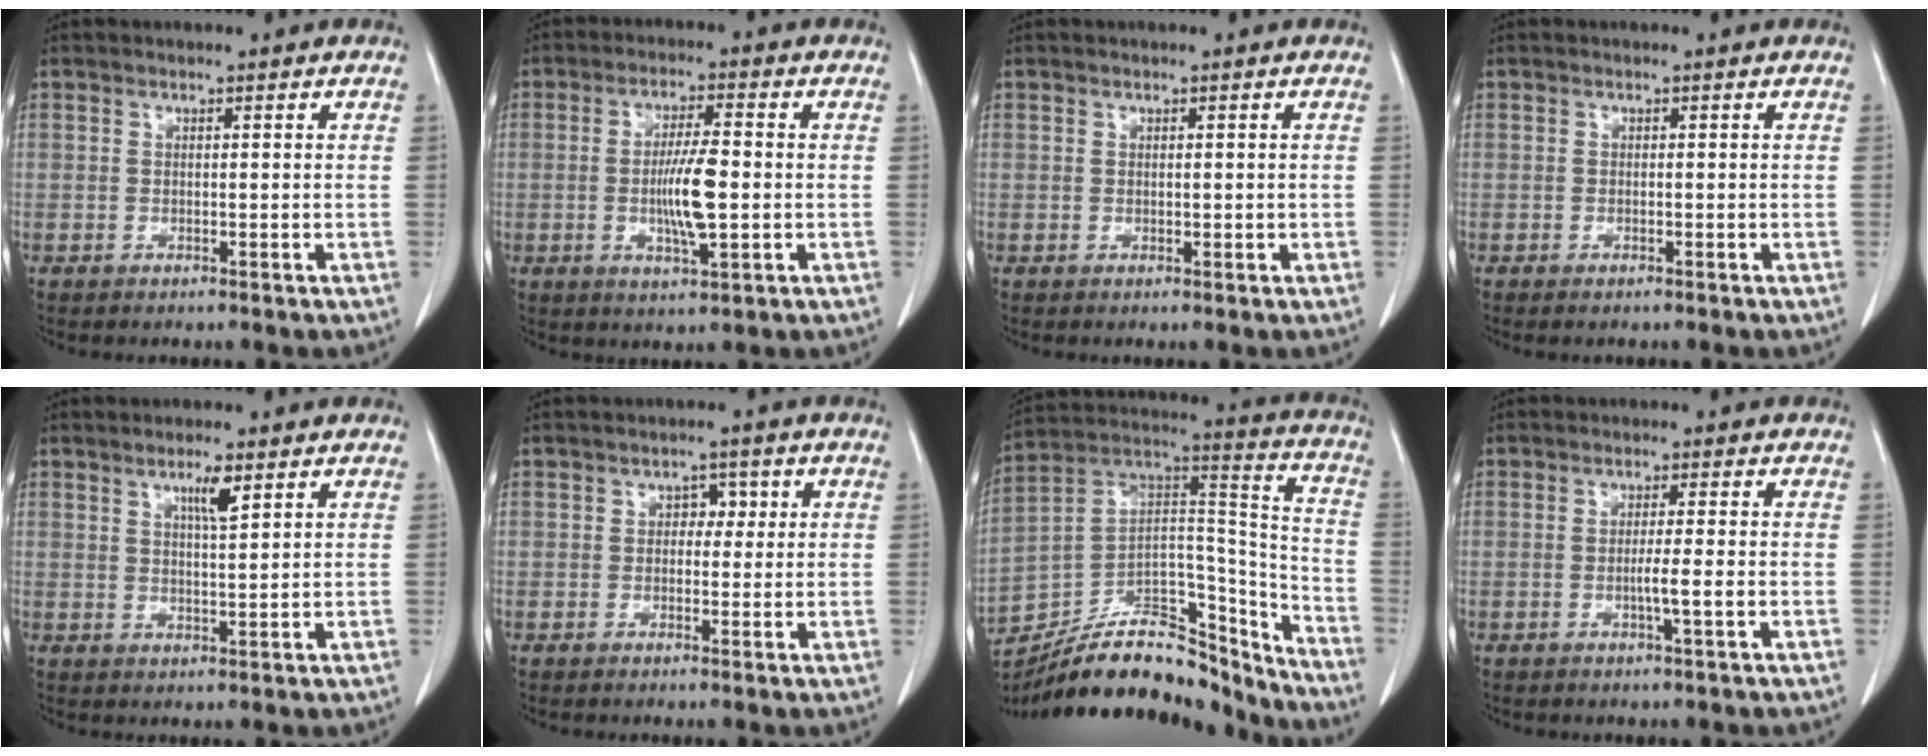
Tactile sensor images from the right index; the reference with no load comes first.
{"total": 7.6, "force": [-0.9, 1.2, 7.5], "torque": [-0.139, -0.005, -0.017]}
{"total": 0.5, "force": [0.1, 0.4, 0.4], "torque": [-0.004, -0.001, 0.005]}
{"total": 0.7, "force": [-0.5, 0.1, 0.4], "torque": [-0.010, -0.002, -0.006]}
{"total": 3.6, "force": [1.9, 0.3, 3.0], "torque": [-0.052, -0.003, 0.033]}
{"total": 2.5, "force": [0.5, 1.8, 1.8], "torque": [-0.017, 0.010, 0.003]}
{"total": 26.0, "force": [-22.1, 8.5, 10.6], "torque": [-0.179, 0.038, -0.349]}
{"total": 2.8, "force": [-0.8, -0.4, 2.7], "torque": [-0.046, -0.003, -0.014]}